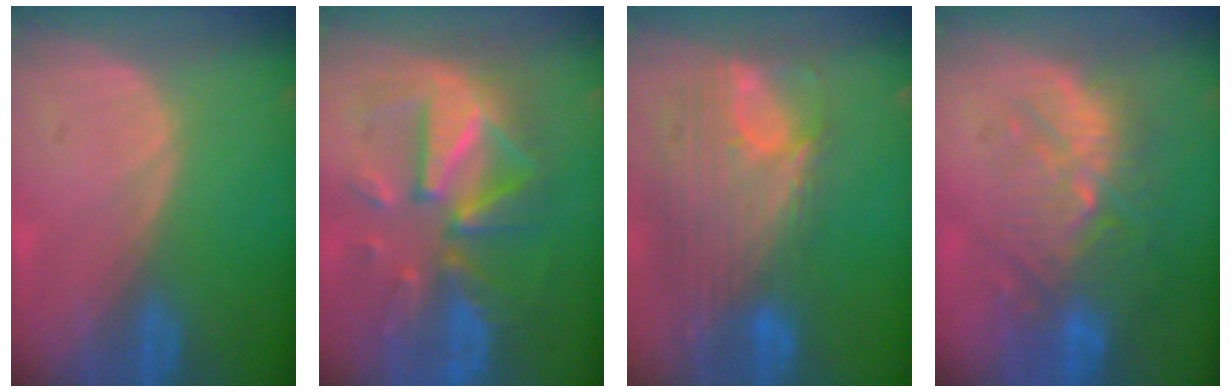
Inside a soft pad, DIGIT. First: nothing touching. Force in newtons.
{"total": 11.8, "press": 11.8, "slide": 1.2}
{"total": 12.1, "press": 10.3, "slide": 6.4}
{"total": 11.0, "press": 9.8, "slide": 5.0}